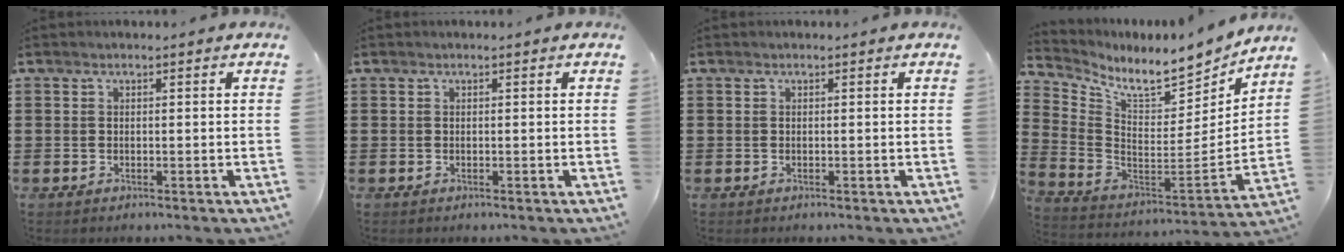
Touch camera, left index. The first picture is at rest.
{"total": 0.0}
{"total": 0.0}
{"total": 8.1, "force": [7.3, 1.8, 3.1], "torque": [-0.083, -0.067, 0.120]}